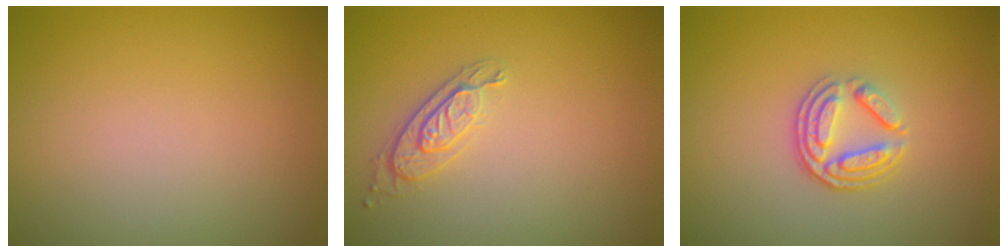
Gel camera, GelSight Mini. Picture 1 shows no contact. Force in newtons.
{"total": 2.0, "press": 1.8, "slide": 0.9}
{"total": 3.6, "press": 2.6, "slide": 2.6}